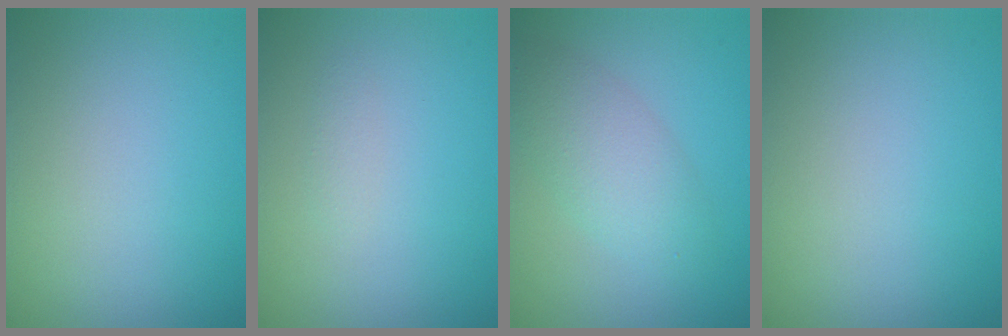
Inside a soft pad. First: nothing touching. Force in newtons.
{"total": 0.6, "press": 0.6, "slide": 0.0}
{"total": 3.6, "press": 3.6, "slide": 0.3}
{"total": 0.0}